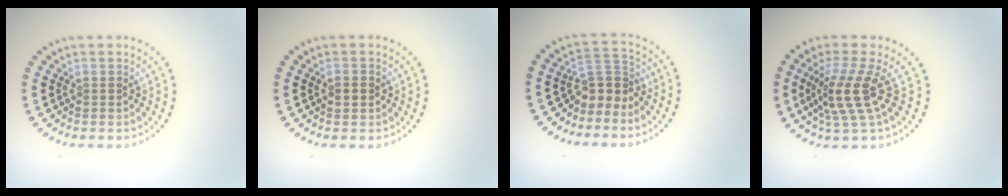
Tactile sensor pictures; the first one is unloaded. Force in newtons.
{"total": 1.6, "press": 1.6, "slide": 0.1}
{"total": 2.8, "press": 1.9, "slide": 2.1}
{"total": 3.9, "press": 2.9, "slide": 2.7}